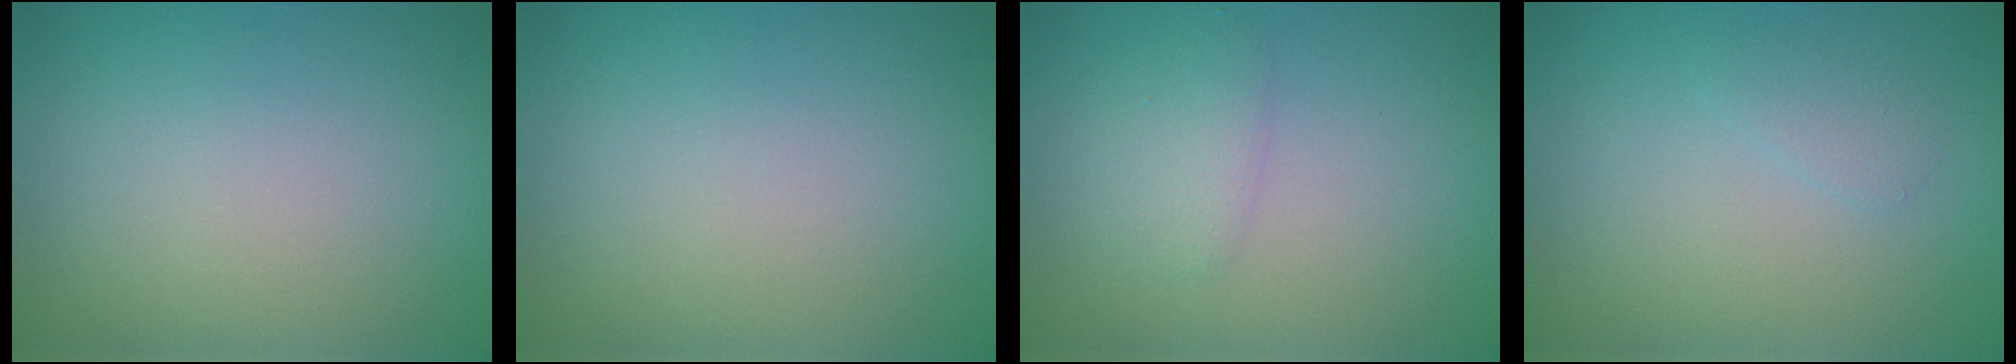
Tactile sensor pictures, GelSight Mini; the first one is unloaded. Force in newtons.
{"total": 0.0}
{"total": 1.6, "press": 1.6, "slide": 0.1}
{"total": 0.9, "press": 0.9, "slide": 0.0}